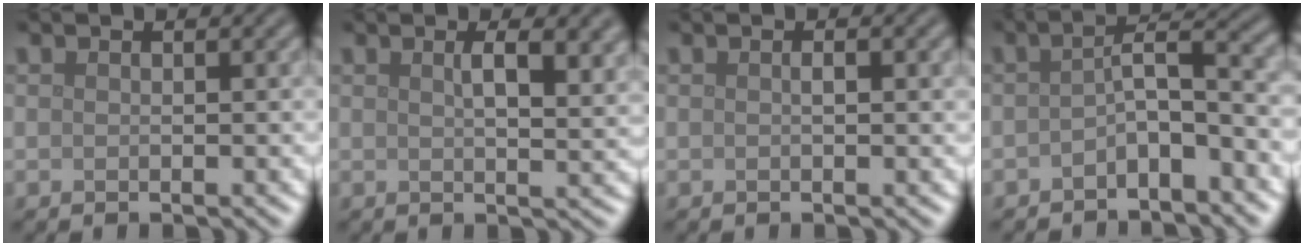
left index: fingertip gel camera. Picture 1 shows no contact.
{"total": 4.5, "force": [1.8, 1.5, 3.9], "torque": [-0.052, 0.004, 0.027]}
{"total": 1.1, "force": [0.1, 0.2, 1.1], "torque": [-0.018, 0.001, 0.002]}
{"total": 4.1, "force": [-1.6, 1.2, 3.5], "torque": [-0.058, 0.015, -0.035]}